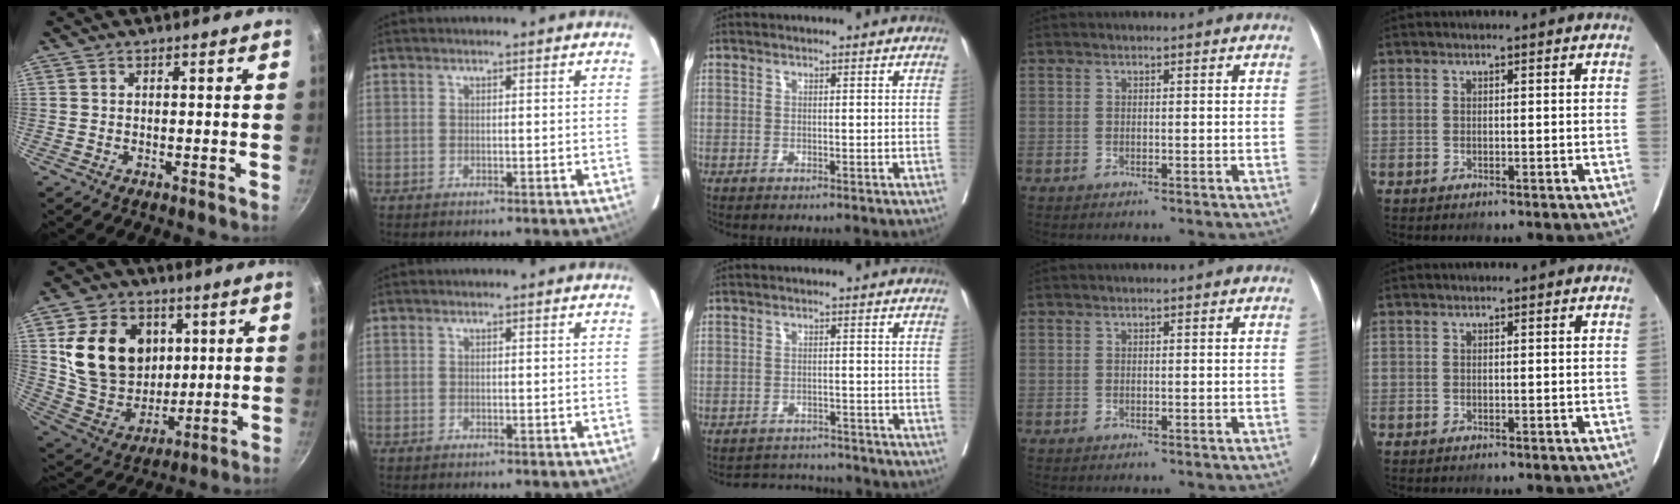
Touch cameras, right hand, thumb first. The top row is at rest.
{"thumb": {"total": 19.7, "force": [4.6, 15.7, 10.9], "torque": [-0.165, -0.005, 0.099]}, "middle": {"total": 5.2, "force": [-5.1, 0.8, -0.5], "torque": [0.008, 0.009, -0.074]}}